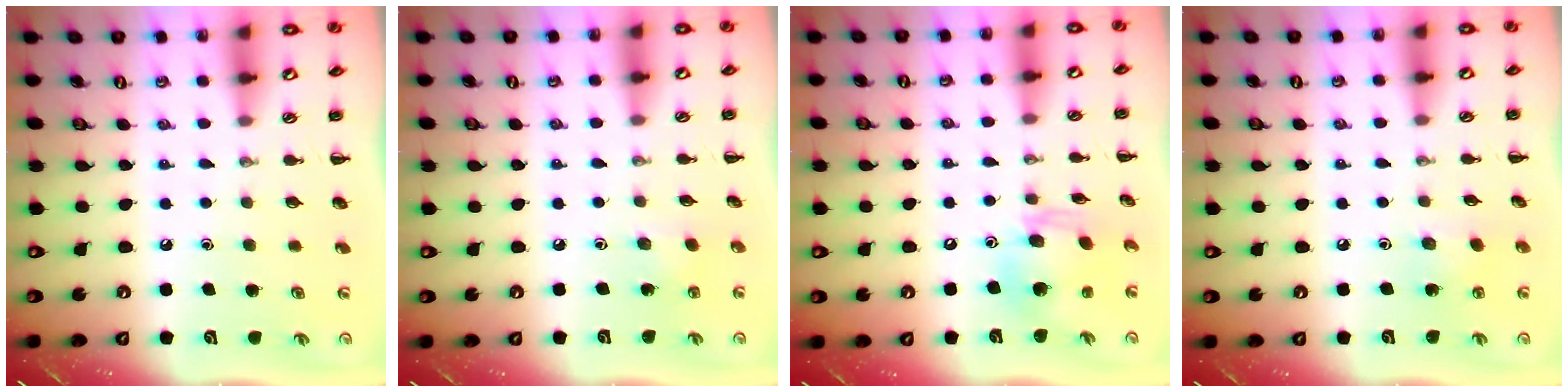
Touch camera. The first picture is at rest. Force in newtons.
{"total": 2.9, "press": 2.7, "slide": 0.9}
{"total": 13.1, "press": 12.6, "slide": 3.6}
{"total": 4.0, "press": 3.9, "slide": 0.9}